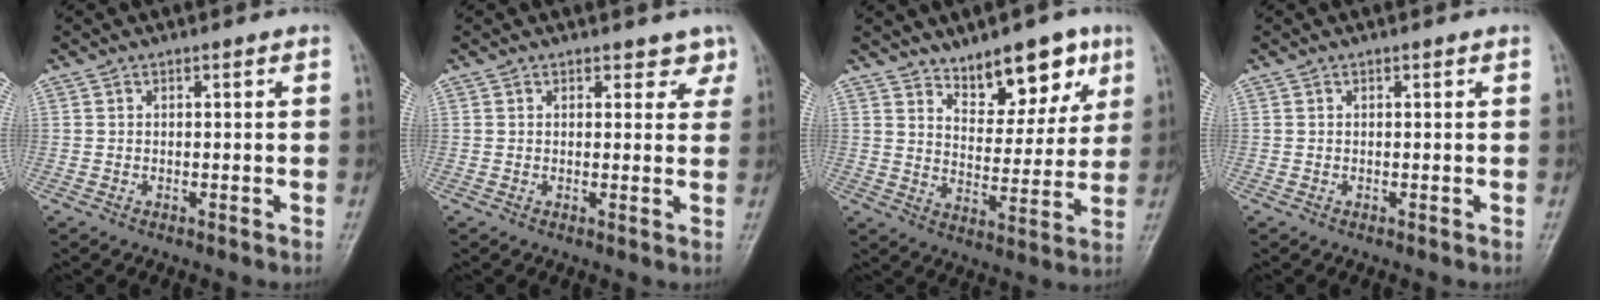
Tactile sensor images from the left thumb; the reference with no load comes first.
{"total": 2.8, "force": [2.2, 1.7, 0.7], "torque": [0.021, -0.011, 0.017]}
{"total": 11.3, "force": [7.3, 5.5, 6.6], "torque": [-0.056, -0.049, 0.117]}
{"total": 0.0}